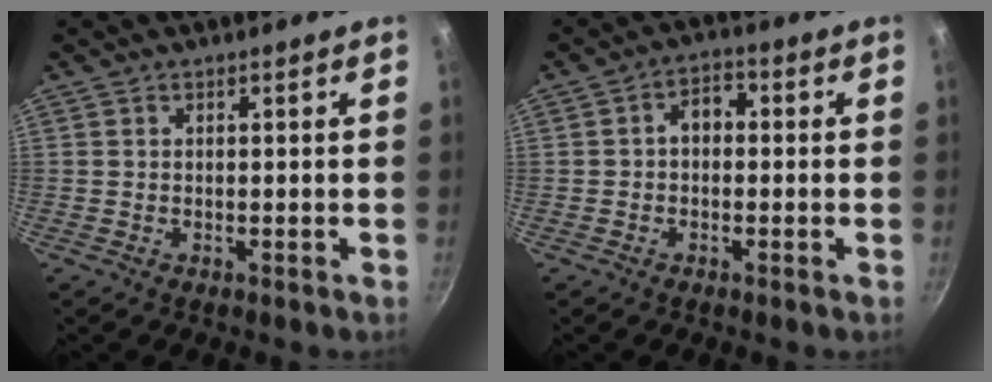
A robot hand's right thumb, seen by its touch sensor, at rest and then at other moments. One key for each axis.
{"total": 4.1, "fx": -0.1, "fy": 3.0, "fz": 2.8, "tx": -0.025, "ty": 0.015, "tz": -0.011}